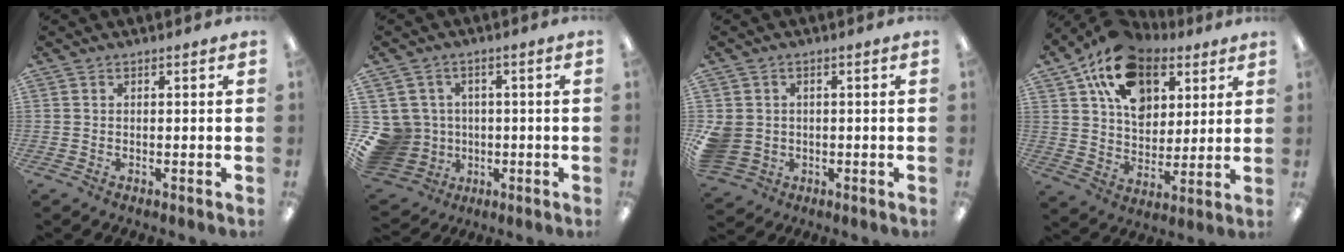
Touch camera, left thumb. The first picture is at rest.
{"total": 10.4, "force": [-1.4, 9.8, 3.1], "torque": [-0.107, 0.016, -0.016]}
{"total": 5.5, "force": [-0.2, 5.1, 2.1], "torque": [-0.055, 0.006, -0.003]}
{"total": 16.8, "force": [9.6, 11.0, 8.4], "torque": [-0.150, -0.038, 0.178]}